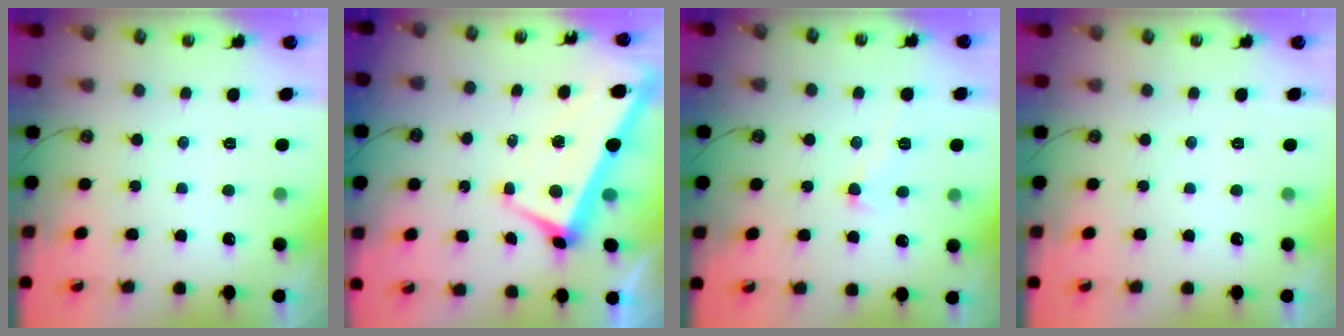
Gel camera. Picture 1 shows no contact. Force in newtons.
{"total": 0.8, "press": 0.2, "slide": 0.8}
{"total": 2.3, "press": 2.2, "slide": 0.8}
{"total": 0.0}